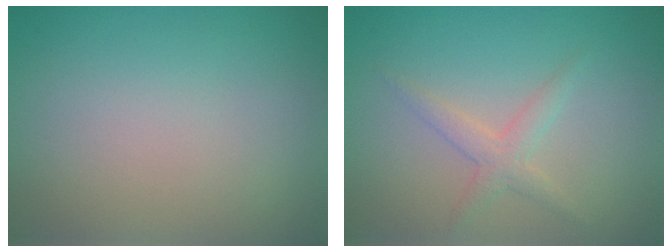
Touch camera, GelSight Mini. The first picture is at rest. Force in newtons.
{"total": 1.9, "press": 1.9, "slide": 0.1}